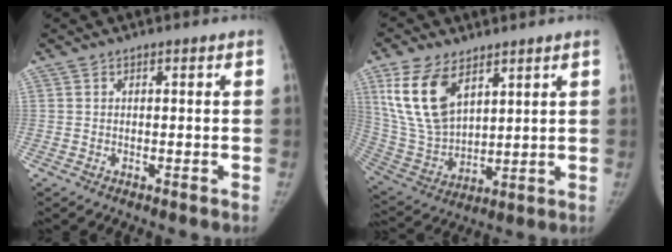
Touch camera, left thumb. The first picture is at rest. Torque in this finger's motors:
{"motor_torque": [0.67, 0.33, 1.67, -1.10, 0.42]}